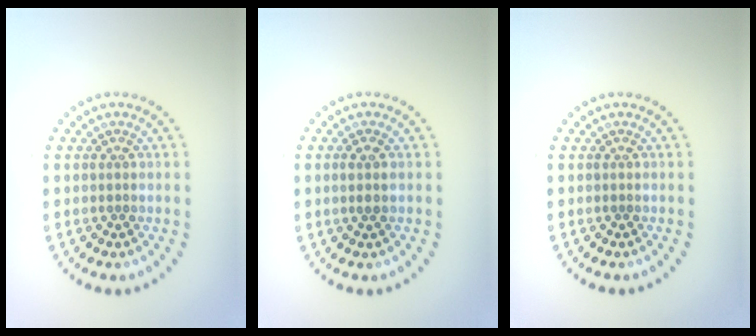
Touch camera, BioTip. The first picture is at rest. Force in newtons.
{"total": 1.2, "press": 1.1, "slide": 0.5}
{"total": 0.0}